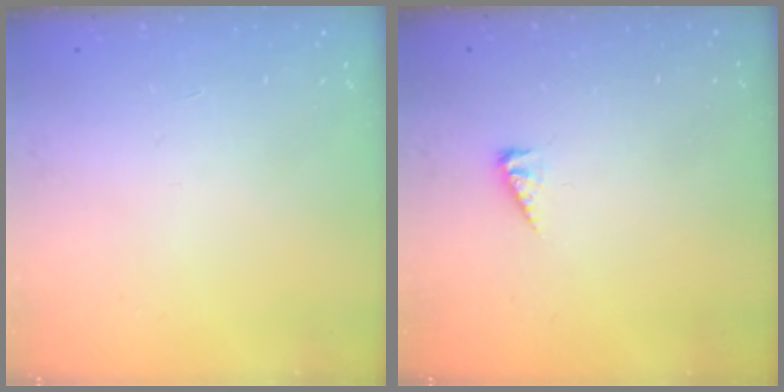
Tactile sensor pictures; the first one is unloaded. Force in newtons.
{"total": 3.0, "press": 2.9, "slide": 0.4}